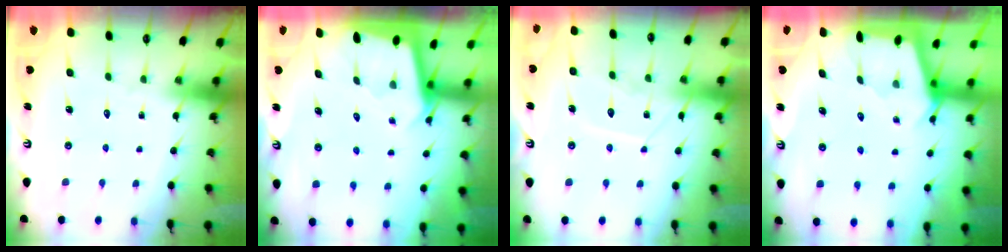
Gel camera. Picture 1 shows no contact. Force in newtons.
{"total": 1.8, "press": 1.8, "slide": 0.1}
{"total": 9.8, "press": 9.8, "slide": 0.8}
{"total": 2.2, "press": 2.2, "slide": 0.3}